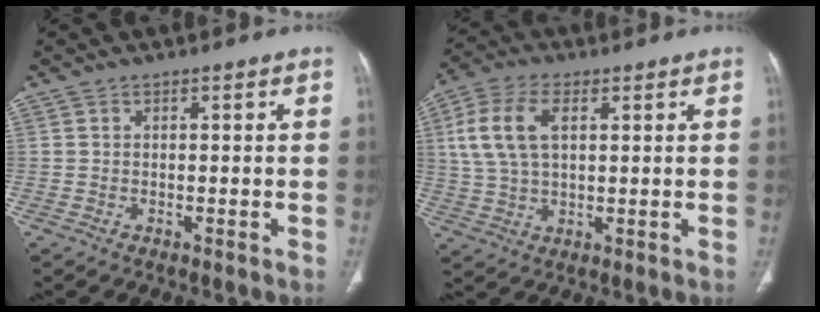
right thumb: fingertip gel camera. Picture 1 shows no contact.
{"total": 10.8, "force": [3.1, 6.2, 8.4], "torque": [-0.177, 0.009, 0.061]}